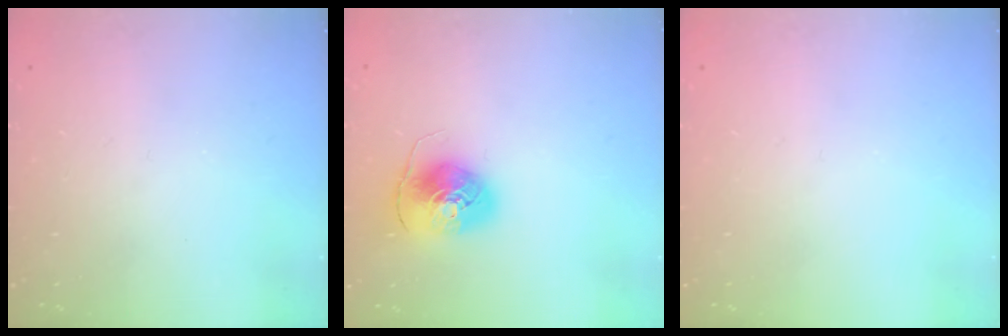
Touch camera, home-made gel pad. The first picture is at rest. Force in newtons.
{"total": 8.1, "press": 8.1, "slide": 0.6}
{"total": 0.0}